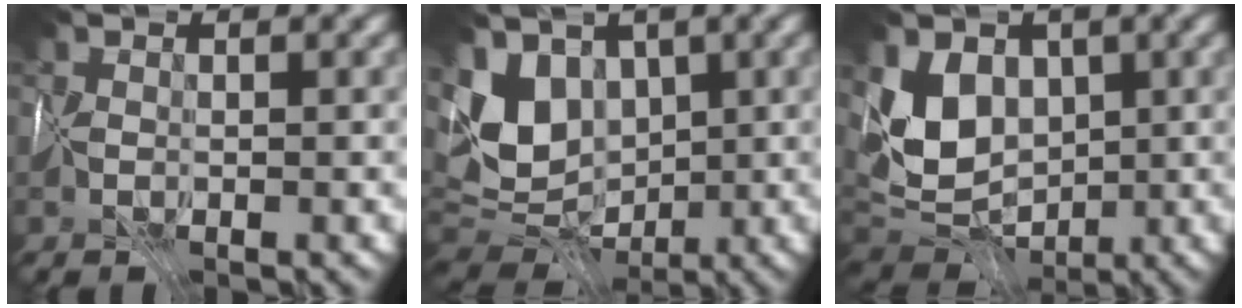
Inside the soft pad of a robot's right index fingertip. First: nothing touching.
{"total": 5.8, "force": [1.8, 4.4, 3.3], "torque": [-0.078, -0.004, 0.031]}
{"total": 5.0, "force": [1.8, 3.9, 2.6], "torque": [-0.062, -0.009, 0.031]}